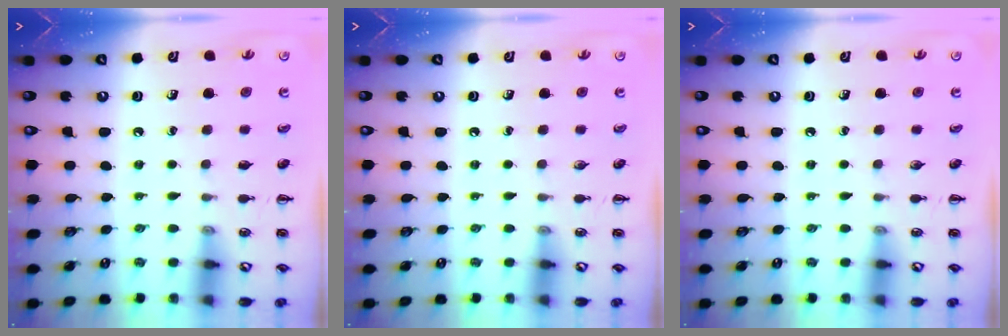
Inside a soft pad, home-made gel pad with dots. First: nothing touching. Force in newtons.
{"total": 0.0}
{"total": 0.0}